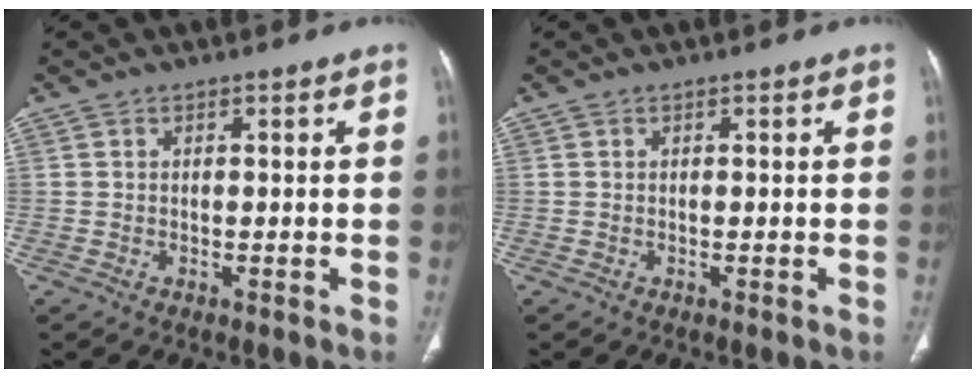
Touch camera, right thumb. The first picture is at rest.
{"total": 0.0}